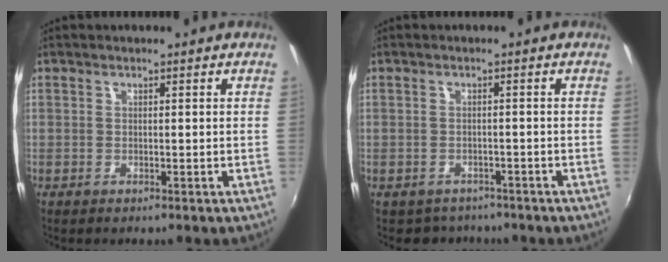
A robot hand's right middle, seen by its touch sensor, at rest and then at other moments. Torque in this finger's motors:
{"motor_torque": [-0.28, -0.20, 0.11, 0.01]}